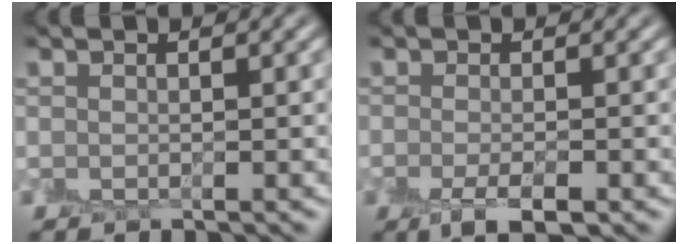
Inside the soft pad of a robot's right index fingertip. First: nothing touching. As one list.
[{"total": 2.9, "force": [-1.5, 0.9, 2.4], "torque": [-0.043, -0.010, -0.027]}]